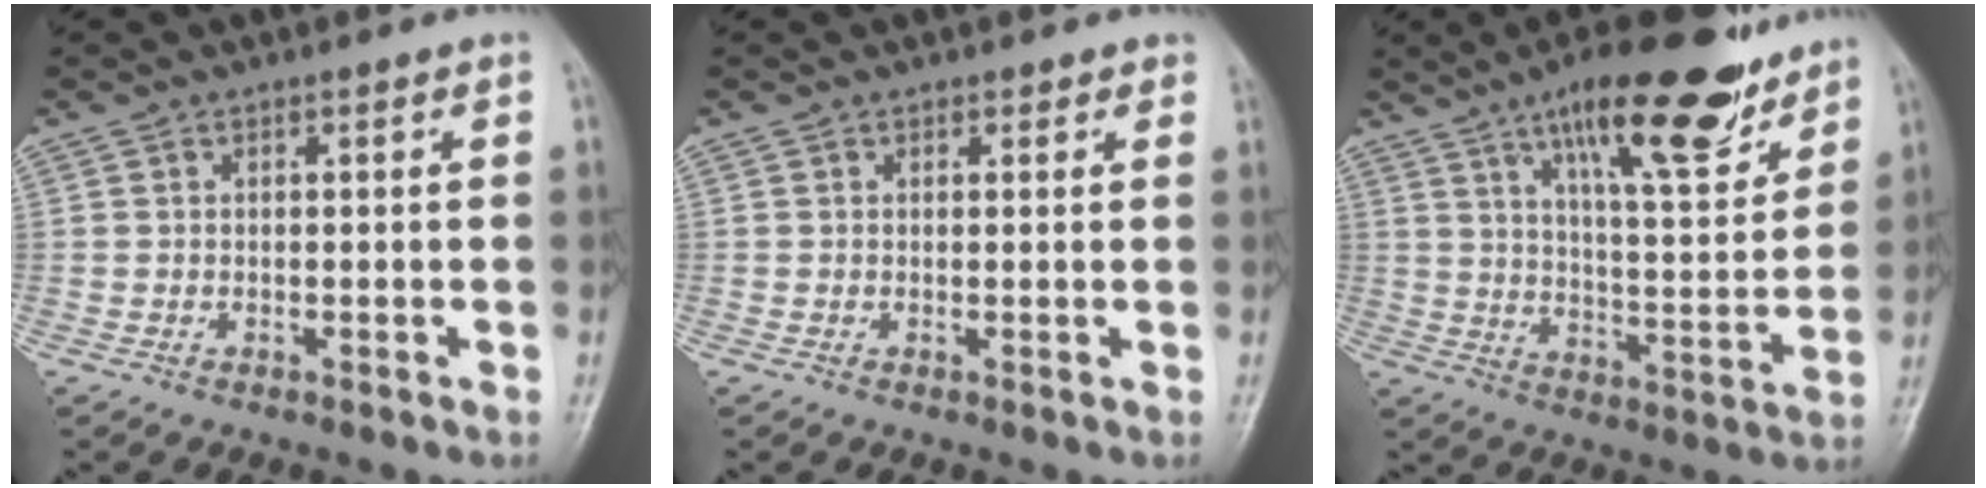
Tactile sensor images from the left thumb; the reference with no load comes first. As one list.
[{"total": 1.3, "force": [0.9, 0.9, 0.2], "torque": [0.015, -0.005, 0.005]}, {"total": 19.1, "force": [12.4, 5.6, 13.4], "torque": [-0.166, -0.061, 0.196]}]